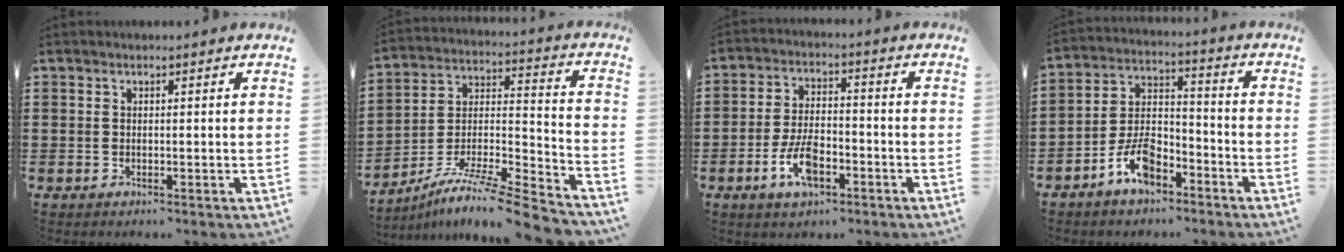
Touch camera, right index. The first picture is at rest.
{"total": 9.7, "force": [-8.3, 0.7, 5.1], "torque": [-0.080, 0.009, -0.164]}
{"total": 7.2, "force": [-3.2, 3.2, 5.7], "torque": [-0.127, -0.002, -0.061]}
{"total": 7.7, "force": [-5.2, 3.7, 4.4], "torque": [-0.104, 0.009, -0.100]}